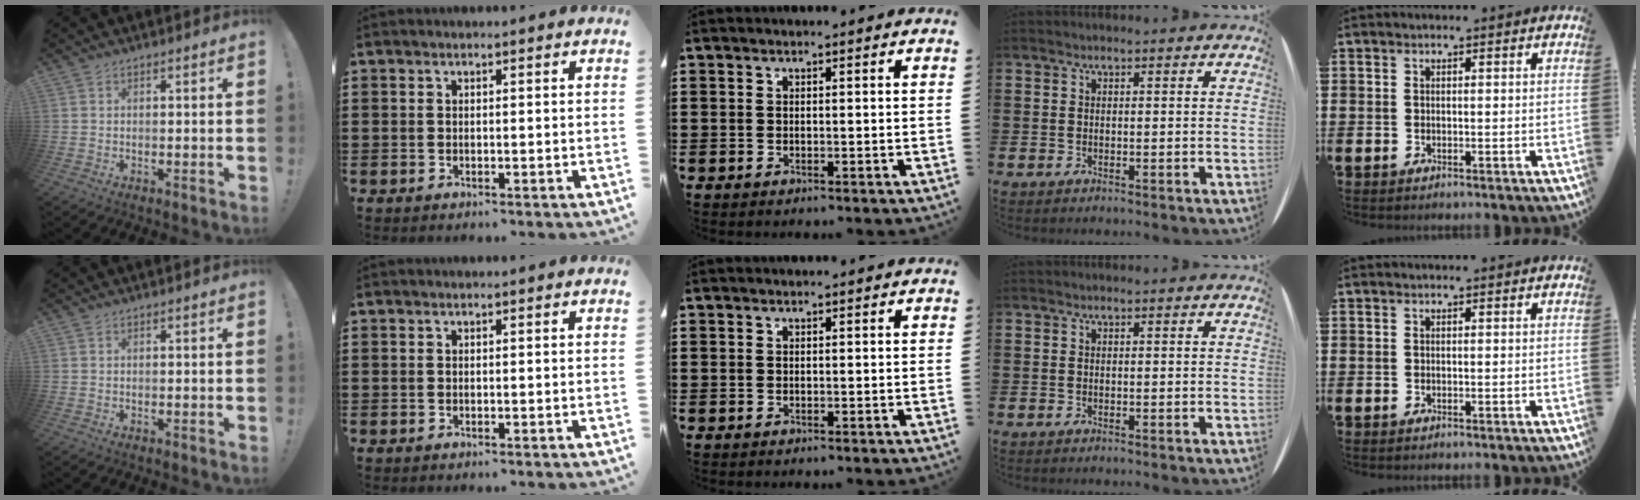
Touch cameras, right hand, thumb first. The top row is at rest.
{}